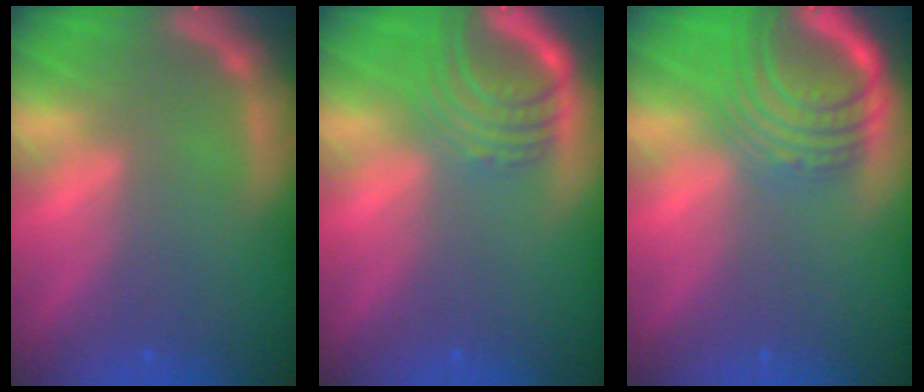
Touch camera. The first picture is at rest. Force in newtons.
{"total": 6.1}
{"total": 8.5}